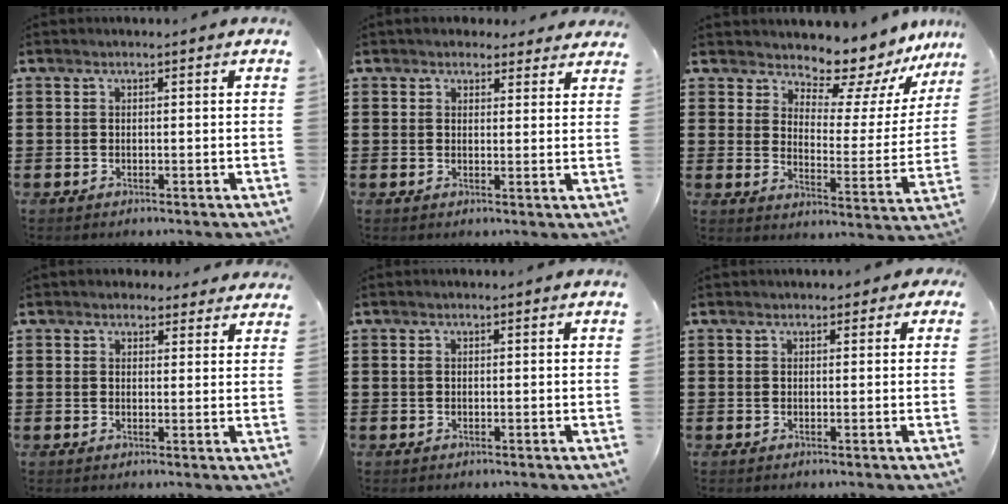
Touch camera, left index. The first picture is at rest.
{"total": 2.6, "force": [2.4, 1.0, 0.2], "torque": [-0.004, -0.005, 0.043]}
{"total": 8.0, "force": [7.6, 1.8, 1.7], "torque": [-0.040, -0.071, 0.130]}
{"total": 2.4, "force": [2.2, 1.0, 0.2], "torque": [-0.003, -0.003, 0.039]}
{"total": 0.7, "force": [0.1, 0.3, 0.7], "torque": [-0.013, 0.003, 0.000]}
{"total": 1.0, "force": [0.5, 0.8, 0.3], "torque": [-0.002, 0.004, 0.006]}